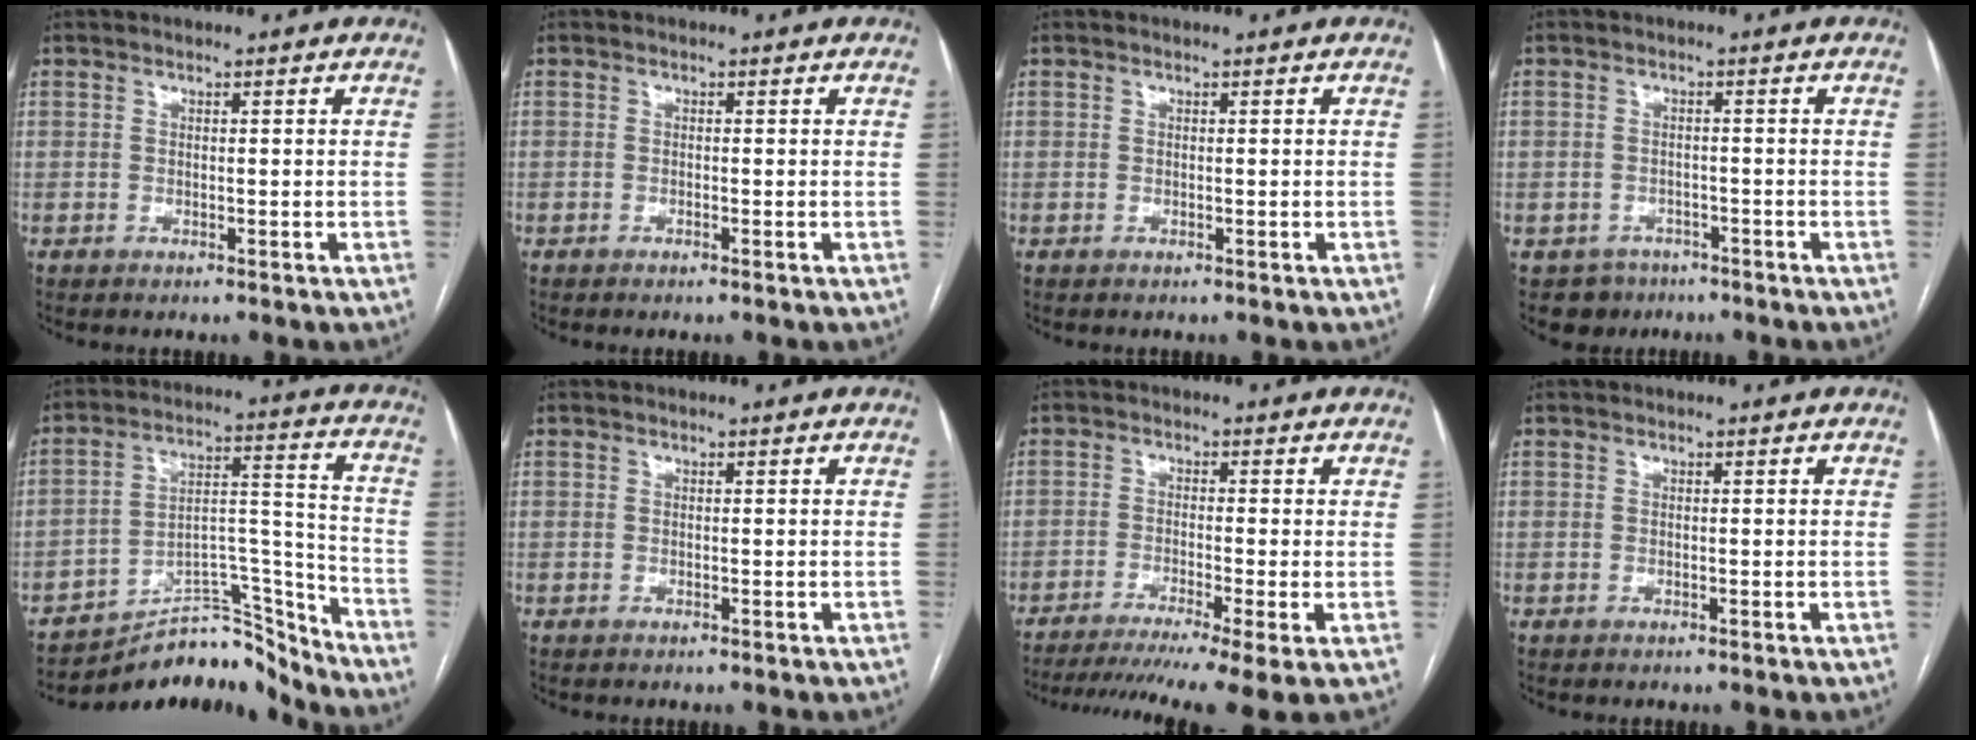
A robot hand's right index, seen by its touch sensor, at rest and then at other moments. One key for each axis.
{"total": 0.6, "fx": -0.4, "fy": -0.1, "fz": 0.4, "tx": -0.008, "ty": 0.000, "tz": -0.007}
{"total": 0.0}
{"total": 3.9, "fx": -2.4, "fy": 3.1, "fz": -0.3, "tx": 0.010, "ty": 0.009, "tz": -0.035}
{"total": 13.0, "fx": -12.6, "fy": 3.0, "fz": 1.1, "tx": 0.001, "ty": 0.069, "tz": -0.205}
{"total": 0.0}
{"total": 12.1, "fx": -8.7, "fy": -0.4, "fz": 8.4, "tx": -0.127, "ty": -0.019, "tz": -0.137}
{"total": 0.0}